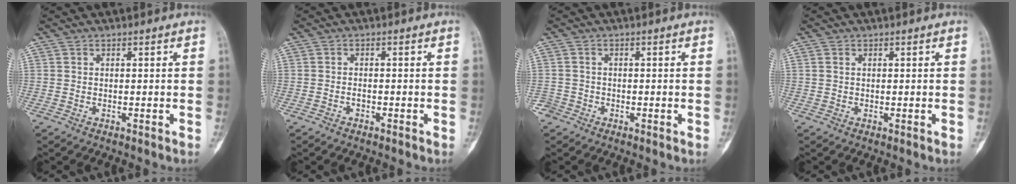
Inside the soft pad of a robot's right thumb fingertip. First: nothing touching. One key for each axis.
{"total": 0.8, "fx": -0.5, "fy": 0.5, "fz": 0.4, "tx": -0.010, "ty": 0.003, "tz": -0.010}
{"total": 2.1, "fx": -1.2, "fy": 1.7, "fz": -0.1, "tx": 0.006, "ty": 0.006, "tz": -0.030}
{"total": 0.9, "fx": 0.3, "fy": 0.6, "fz": 0.5, "tx": -0.014, "ty": -0.002, "tz": 0.007}